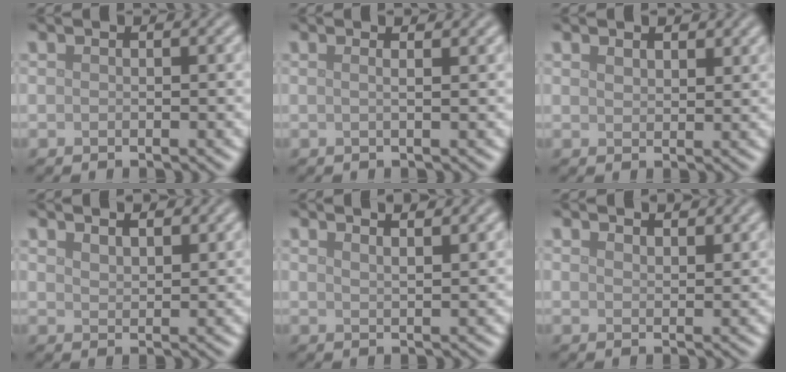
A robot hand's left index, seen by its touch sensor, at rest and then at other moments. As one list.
[{"total": 2.7, "force": [1.3, 1.2, 2.0], "torque": [-0.010, 0.015, -0.017]}, {"total": 1.6, "force": [1.2, 0.7, 0.6], "torque": [-0.014, 0.000, 0.026]}, {"total": 2.6, "force": [2.2, 0.8, 1.2], "torque": [-0.016, 0.003, 0.034]}, {"total": 4.4, "force": [3.2, 1.5, 2.5], "torque": [-0.002, 0.028, 0.011]}, {"total": 2.2, "force": [2.1, 0.4, 0.6], "torque": [-0.010, 0.002, 0.035]}]